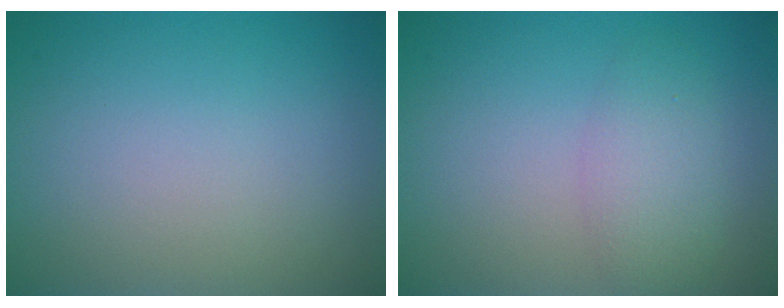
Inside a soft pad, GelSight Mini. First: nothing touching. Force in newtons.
{"total": 2.8, "press": 2.8, "slide": 0.1}